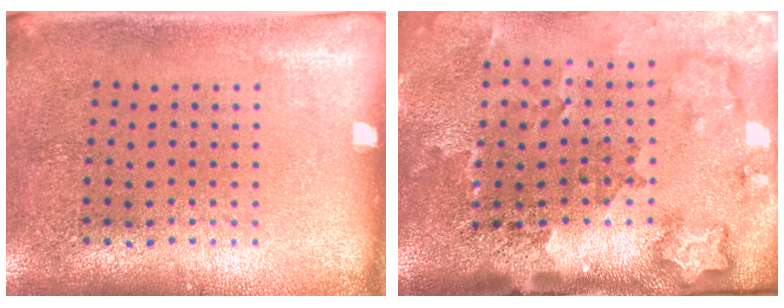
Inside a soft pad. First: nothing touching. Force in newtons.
{"total": 3.5, "press": 2.3, "slide": 2.6}